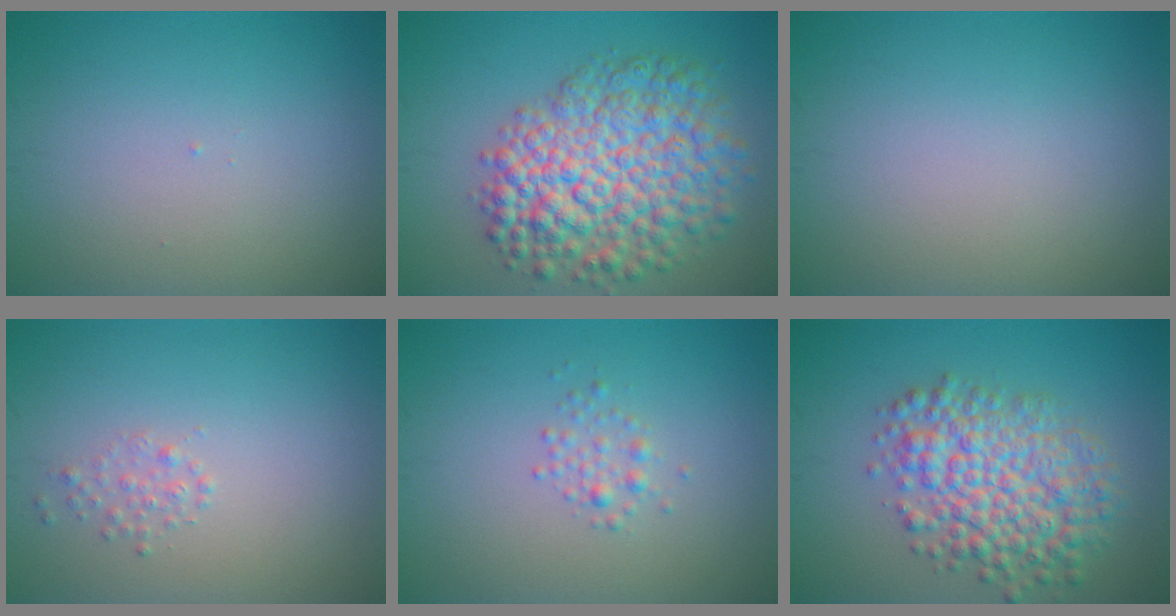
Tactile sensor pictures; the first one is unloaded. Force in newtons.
{"total": 9.6, "press": 9.6, "slide": 0.3}
{"total": 0.0}
{"total": 1.0, "press": 1.0, "slide": 0.1}
{"total": 1.2, "press": 1.2, "slide": 0.1}
{"total": 7.2, "press": 7.2, "slide": 0.2}